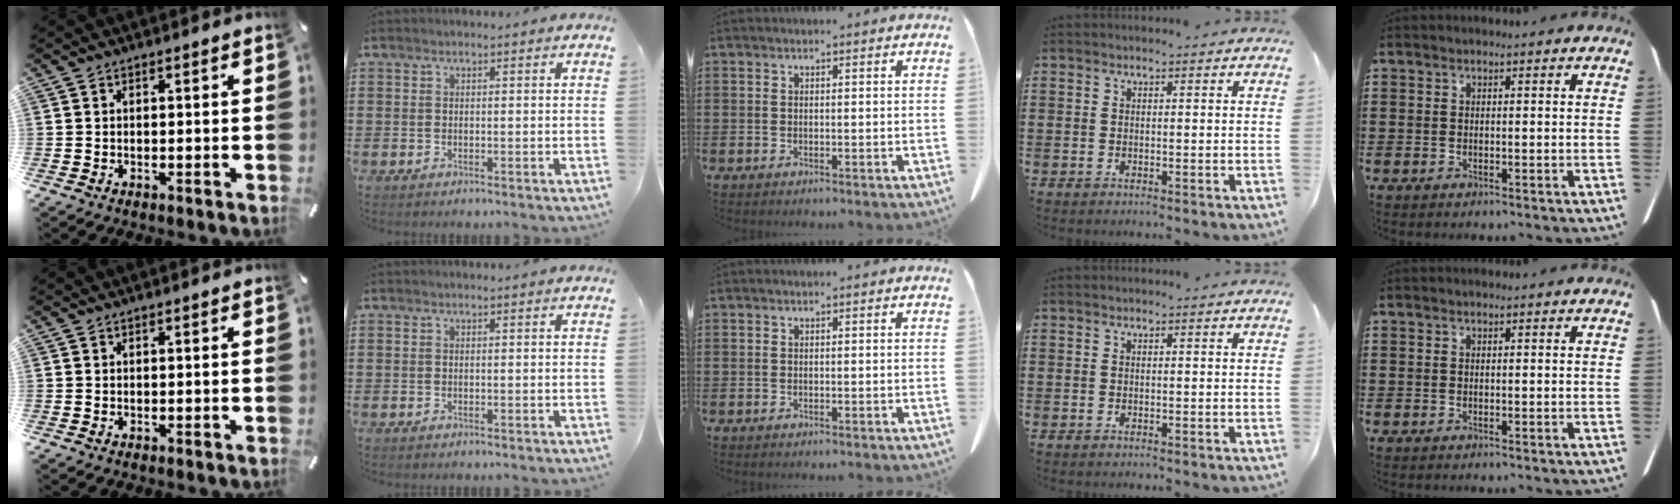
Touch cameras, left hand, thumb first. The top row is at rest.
{}